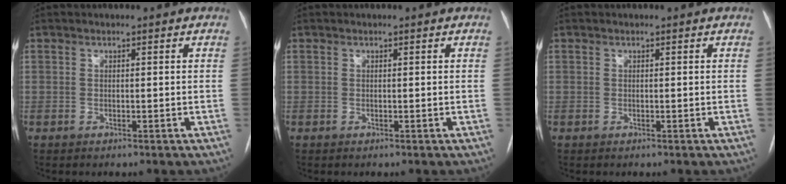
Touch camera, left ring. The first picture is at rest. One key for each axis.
{"total": 0.0}
{"total": 0.0}